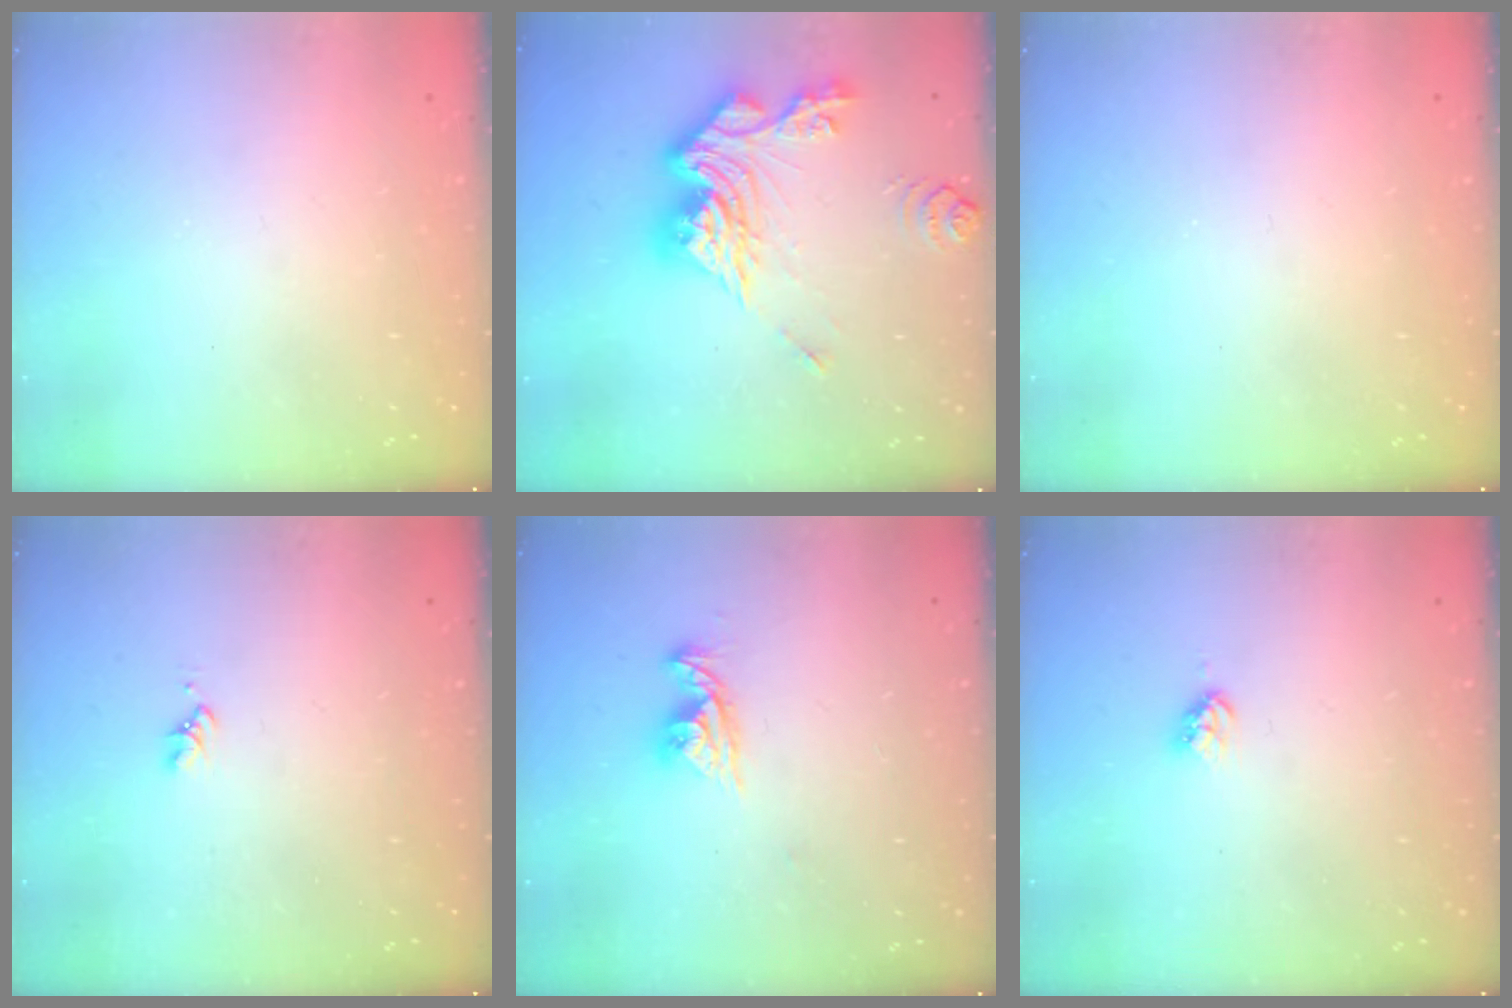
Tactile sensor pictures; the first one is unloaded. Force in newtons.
{"total": 19.6, "press": 19.5, "slide": 2.3}
{"total": 0.0}
{"total": 1.7, "press": 1.7, "slide": 0.3}
{"total": 8.3, "press": 8.3, "slide": 0.9}
{"total": 3.3, "press": 3.3, "slide": 0.5}